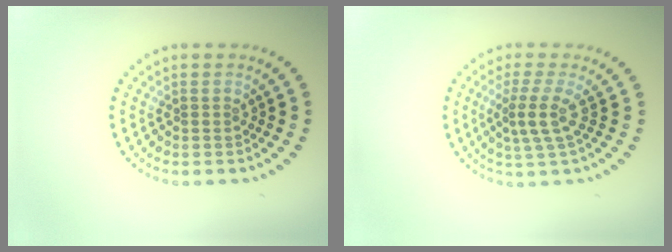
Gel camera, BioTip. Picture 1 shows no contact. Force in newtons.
{"total": 2.8, "press": 2.1, "slide": 1.8}